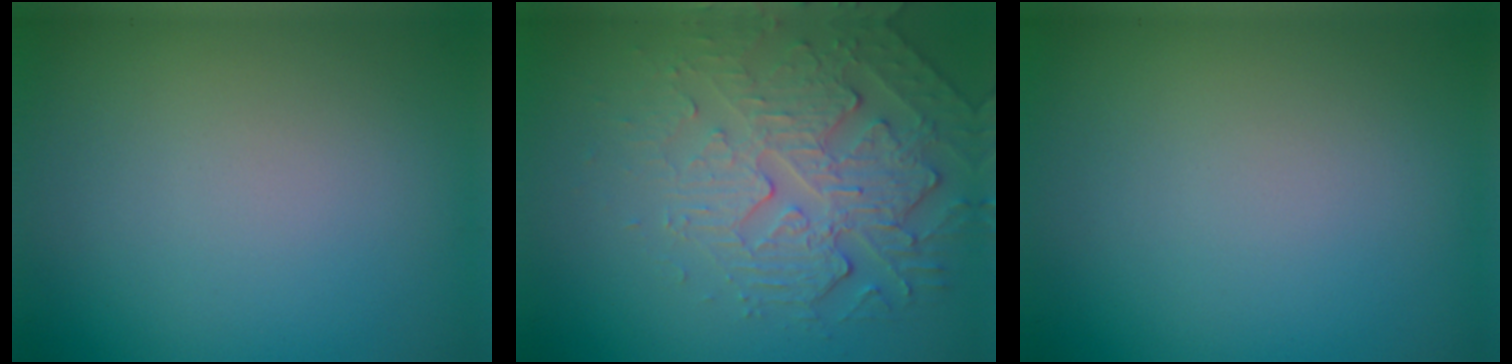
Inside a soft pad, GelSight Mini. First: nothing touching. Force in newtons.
{"total": 4.5, "press": 4.1, "slide": 1.8}
{"total": 0.0}